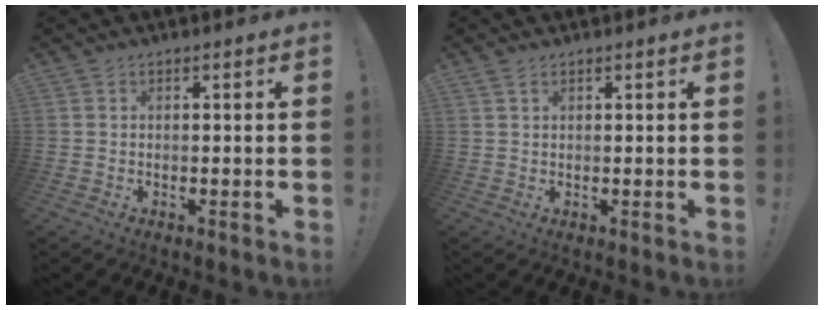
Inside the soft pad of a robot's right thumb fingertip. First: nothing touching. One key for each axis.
{"total": 1.1, "fx": 0.8, "fy": 0.6, "fz": 0.5, "tx": -0.006, "ty": -0.002, "tz": 0.014}